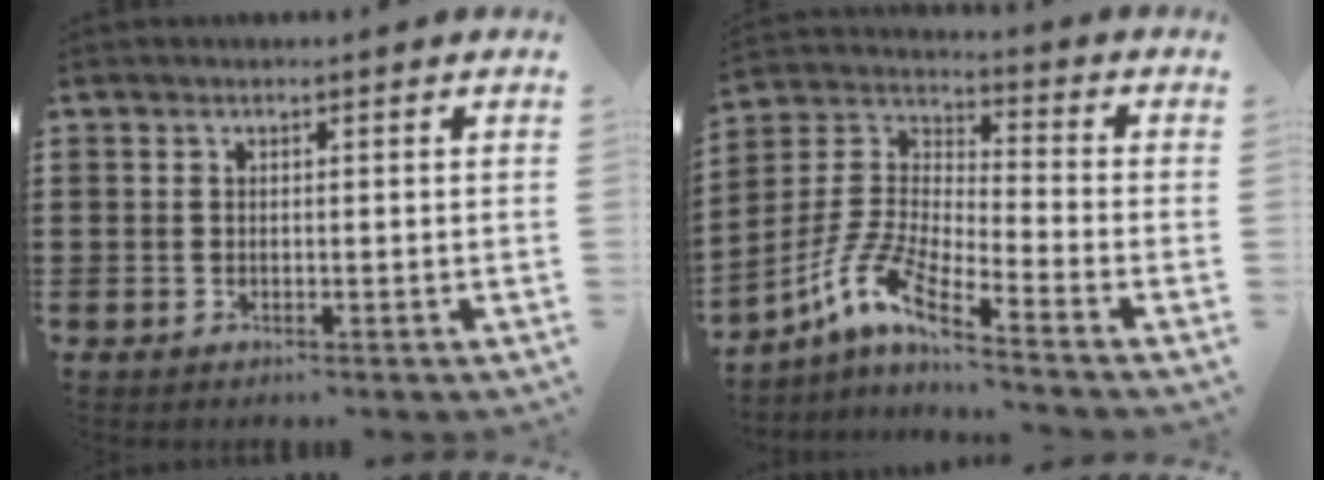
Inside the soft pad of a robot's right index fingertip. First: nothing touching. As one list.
[{"total": 7.8, "force": [-5.8, 1.0, 5.1], "torque": [-0.141, -0.024, -0.125]}]